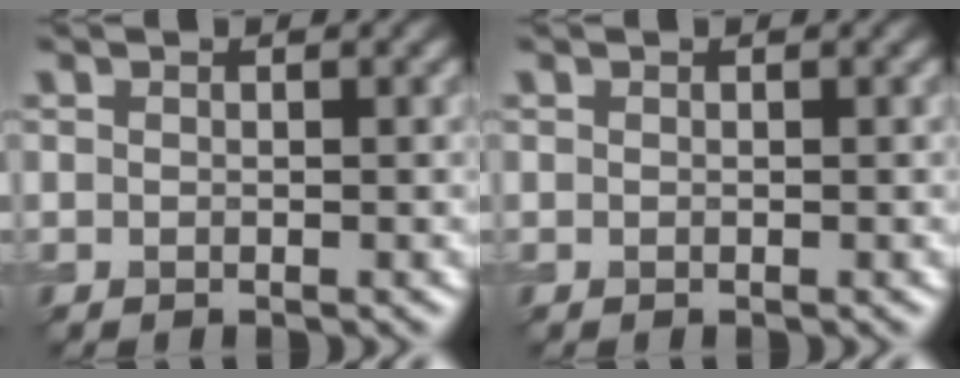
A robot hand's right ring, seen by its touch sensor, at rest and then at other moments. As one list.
[{"total": 0.0}]